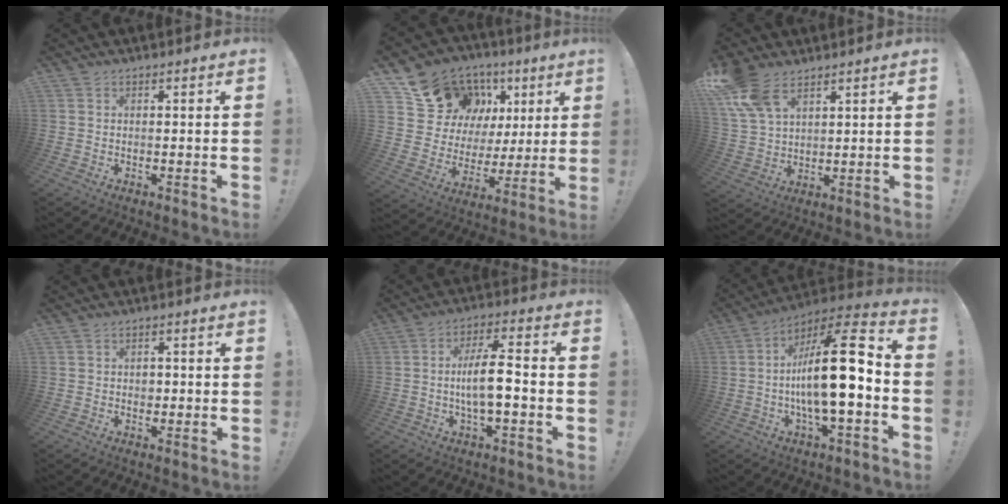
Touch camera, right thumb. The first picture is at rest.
{"total": 14.4, "force": [9.3, 10.0, 4.7], "torque": [-0.080, -0.073, 0.192]}
{"total": 11.6, "force": [7.4, 6.3, 6.3], "torque": [-0.131, -0.030, 0.148]}
{"total": 1.5, "force": [-0.5, 1.1, 0.8], "torque": [-0.009, 0.003, -0.011]}
{"total": 10.2, "force": [-1.7, 2.8, 9.7], "torque": [-0.180, 0.005, -0.037]}
{"total": 21.9, "force": [-2.2, 6.3, 20.9], "torque": [-0.338, 0.009, -0.044]}